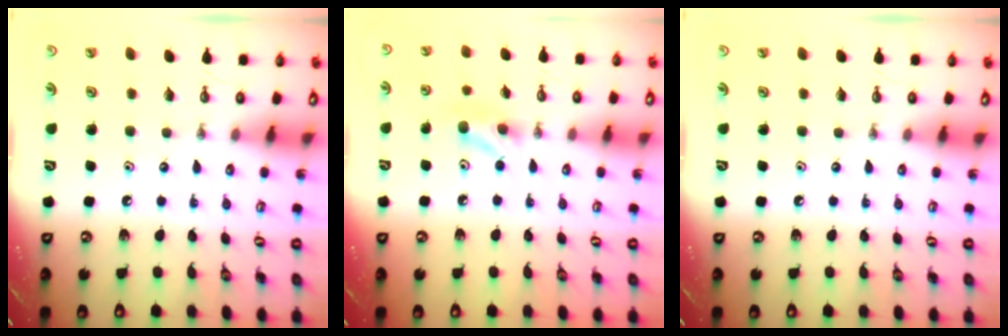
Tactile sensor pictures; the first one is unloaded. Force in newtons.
{"total": 8.6, "press": 8.2, "slide": 2.4}
{"total": 0.0}